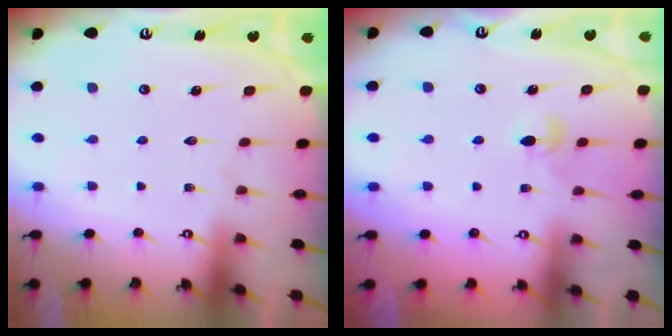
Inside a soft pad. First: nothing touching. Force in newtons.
{"total": 4.2, "press": 4.1, "slide": 1.0}